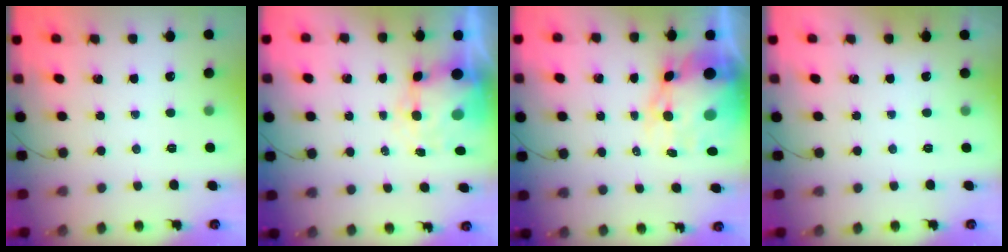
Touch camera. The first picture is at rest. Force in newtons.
{"total": 7.6, "press": 7.4, "slide": 1.7}
{"total": 14.0, "press": 13.6, "slide": 3.6}
{"total": 1.9, "press": 1.9, "slide": 0.3}